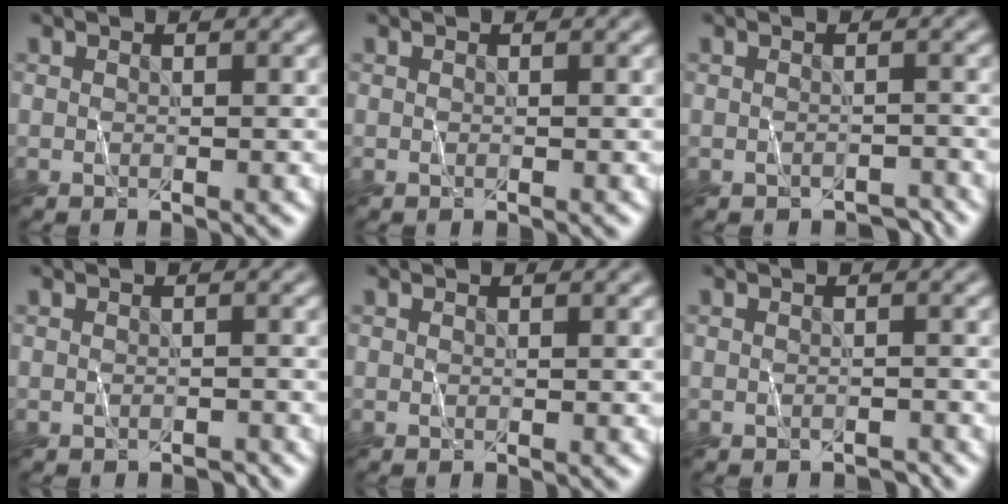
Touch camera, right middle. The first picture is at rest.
{"total": 0.0}
{"total": 1.2, "force": [-1.1, 0.2, 0.1], "torque": [-0.002, -0.004, -0.016]}
{"total": 0.7, "force": [-0.6, 0.1, 0.2], "torque": [-0.001, -0.001, -0.008]}
{"total": 0.0}
{"total": 0.8, "force": [-0.8, 0.1, 0.1], "torque": [-0.001, -0.003, -0.011]}